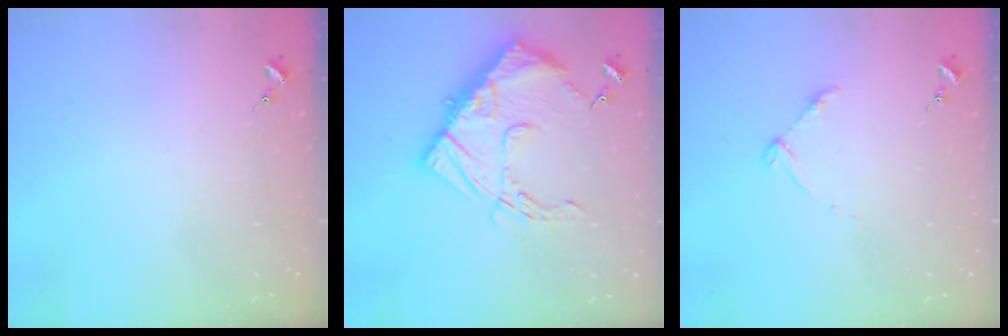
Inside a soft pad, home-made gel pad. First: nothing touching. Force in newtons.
{"total": 17.5, "press": 17.5, "slide": 1.0}
{"total": 4.6, "press": 4.5, "slide": 0.6}